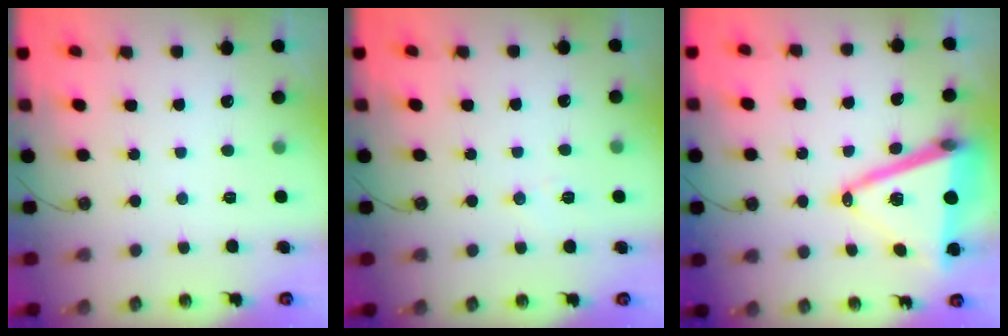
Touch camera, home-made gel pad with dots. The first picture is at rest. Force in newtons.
{"total": 5.9, "press": 5.8, "slide": 1.3}
{"total": 18.9, "press": 18.5, "slide": 3.8}